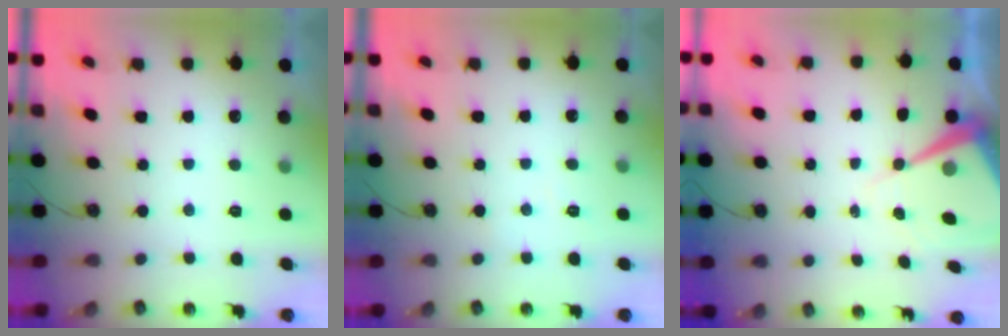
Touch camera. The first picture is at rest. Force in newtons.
{"total": 5.1, "press": 5.0, "slide": 0.6}
{"total": 10.9, "press": 10.9, "slide": 0.8}